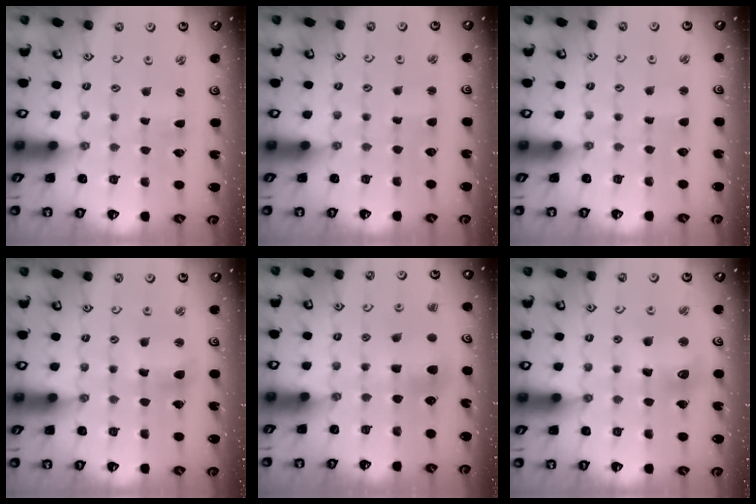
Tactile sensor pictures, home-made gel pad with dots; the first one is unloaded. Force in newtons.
{"total": 2.1, "press": 2.1, "slide": 0.4}
{"total": 2.1, "press": 2.1, "slide": 0.4}
{"total": 6.3, "press": 6.3, "slide": 0.8}
{"total": 5.9, "press": 5.9, "slide": 0.4}
{"total": 11.2, "press": 11.0, "slide": 1.8}